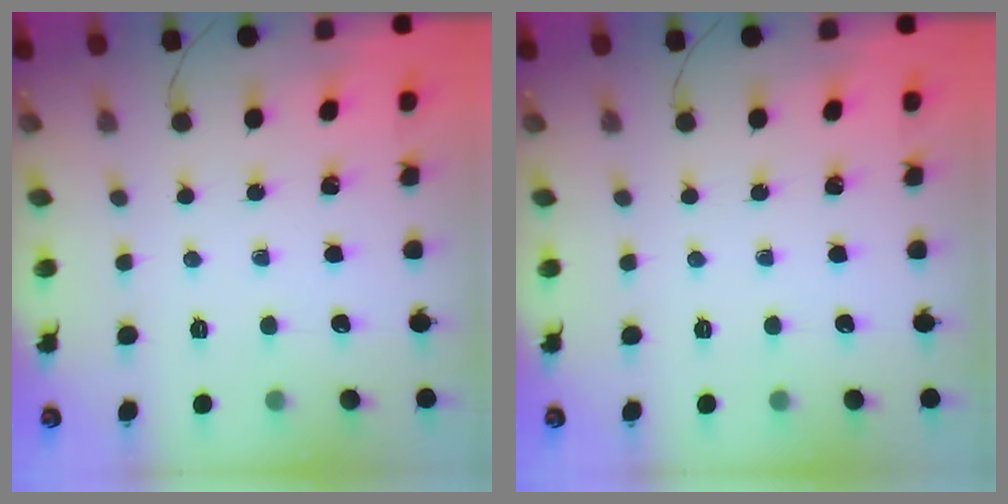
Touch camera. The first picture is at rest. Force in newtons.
{"total": 0.0}